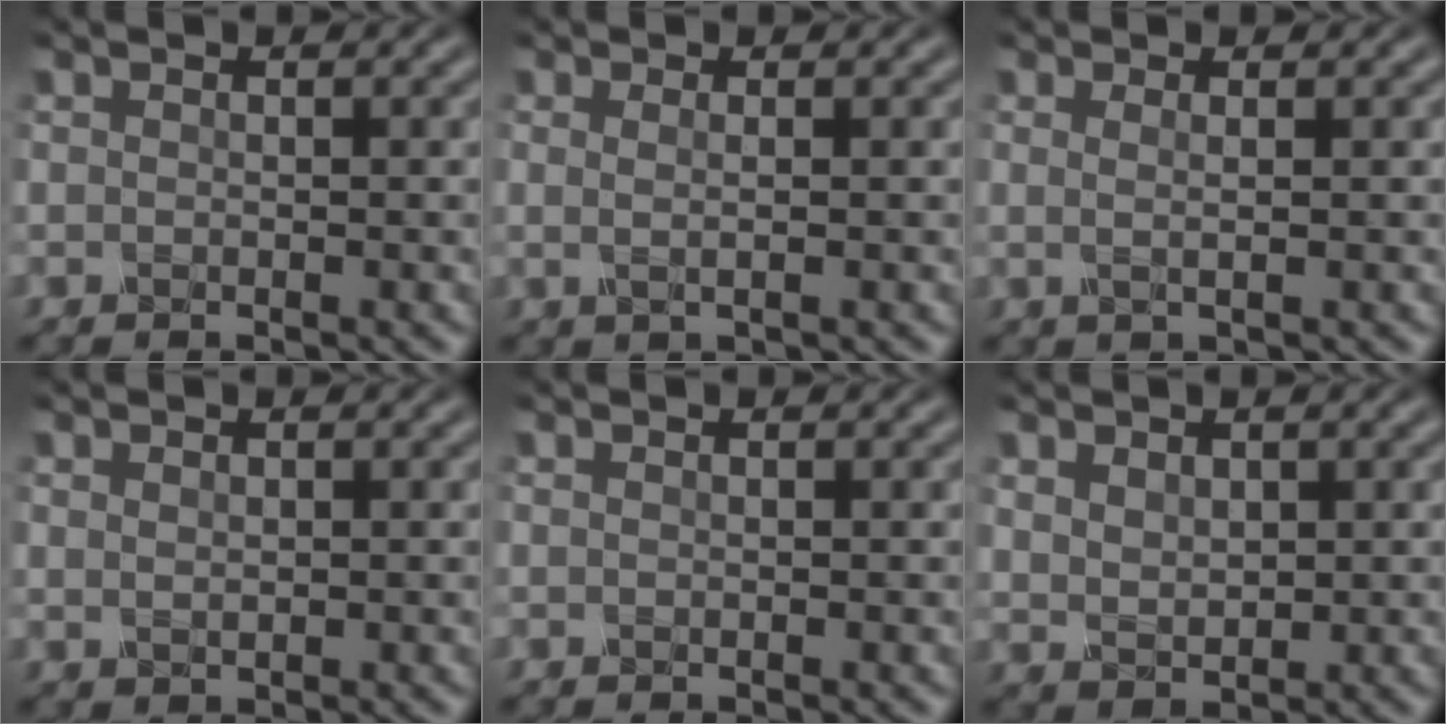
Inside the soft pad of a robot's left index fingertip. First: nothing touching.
{"total": 1.3, "force": [0.2, 0.5, 1.2], "torque": [-0.021, -0.002, -0.001]}
{"total": 1.4, "force": [0.3, 0.5, 1.3], "torque": [-0.021, -0.003, -0.002]}
{"total": 0.8, "force": [0.3, 0.5, 0.5], "torque": [-0.013, -0.002, 0.010]}
{"total": 0.0}
{"total": 2.0, "force": [1.0, 1.4, 1.1], "torque": [-0.026, -0.004, 0.024]}